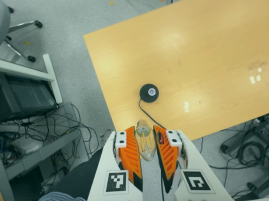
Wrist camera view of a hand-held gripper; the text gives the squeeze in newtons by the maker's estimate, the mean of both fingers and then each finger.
{"total": 21.9, "left": 24.3, "right": 19.5}